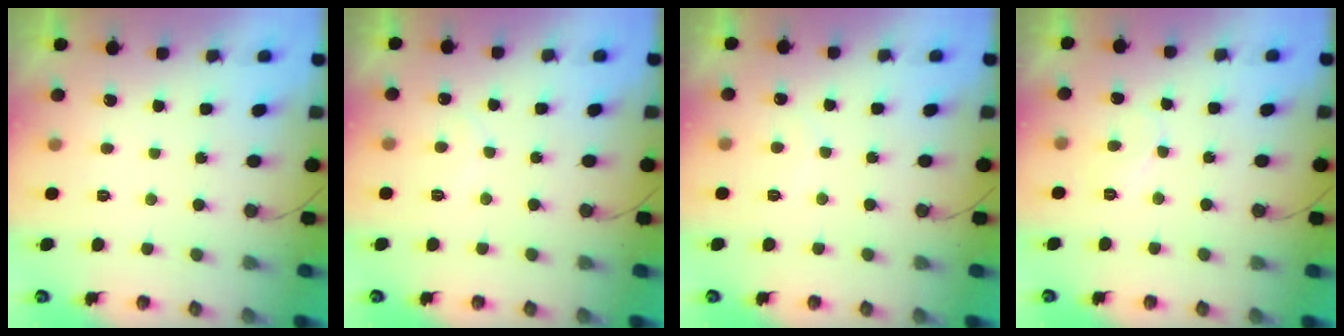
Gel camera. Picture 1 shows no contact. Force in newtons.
{"total": 5.1, "press": 5.1, "slide": 0.4}
{"total": 3.9, "press": 3.9, "slide": 0.2}
{"total": 5.2, "press": 5.1, "slide": 0.6}